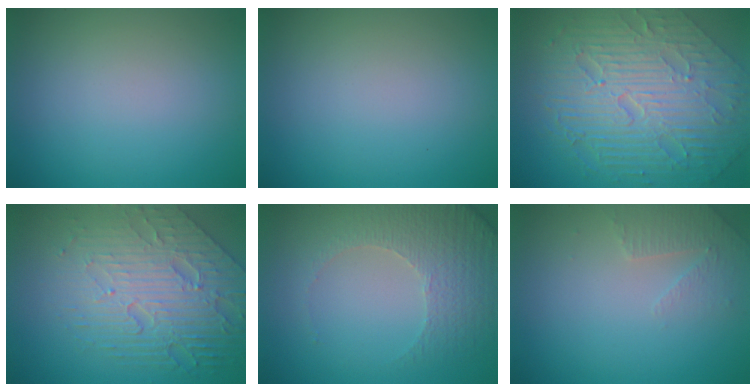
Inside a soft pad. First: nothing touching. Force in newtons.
{"total": 0.0}
{"total": 10.8, "press": 7.2, "slide": 8.1}
{"total": 8.3, "press": 5.7, "slide": 6.1}
{"total": 4.9, "press": 3.6, "slide": 3.3}
{"total": 1.9, "press": 1.8, "slide": 0.5}